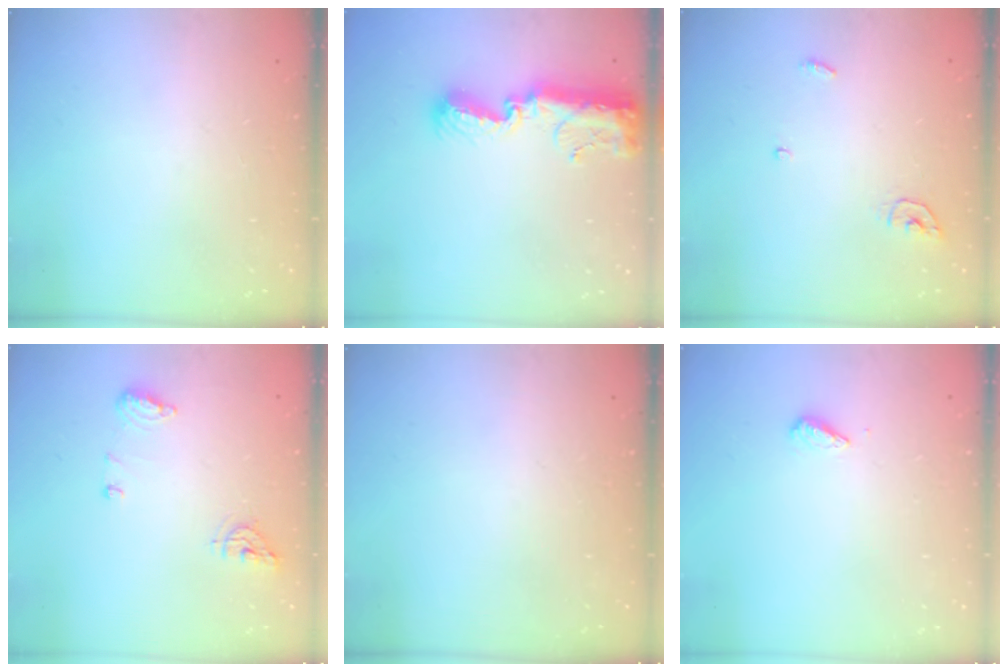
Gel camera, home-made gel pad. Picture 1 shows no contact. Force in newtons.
{"total": 12.1, "press": 12.0, "slide": 0.9}
{"total": 4.3, "press": 4.3, "slide": 0.3}
{"total": 7.9, "press": 7.8, "slide": 1.5}
{"total": 0.0}
{"total": 2.9, "press": 2.9, "slide": 0.4}